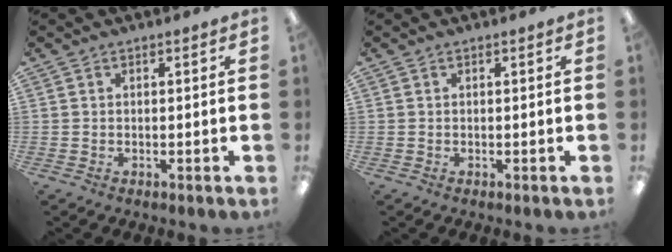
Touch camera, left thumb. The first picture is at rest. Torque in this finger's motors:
{"motor_torque": [0.00, 0.00, 0.01, -0.01, 0.00]}